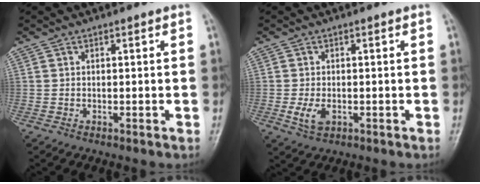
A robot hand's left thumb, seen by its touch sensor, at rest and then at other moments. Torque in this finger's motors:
{"motor_torque": [0.08, 0.16, 0.57, 0.12, 0.06]}